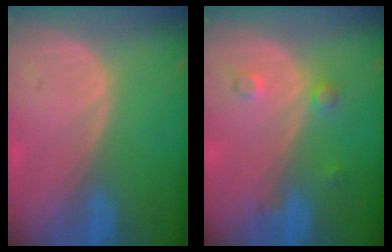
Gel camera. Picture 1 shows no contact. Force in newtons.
{"total": 2.3, "press": 2.3, "slide": 0.2}